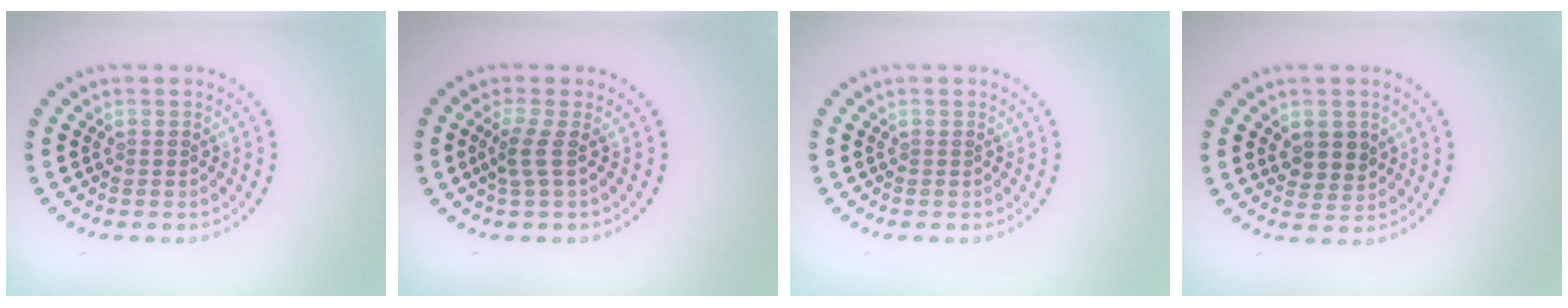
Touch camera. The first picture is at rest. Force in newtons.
{"total": 2.0, "press": 1.3, "slide": 1.4}
{"total": 0.0}
{"total": 2.6, "press": 2.4, "slide": 1.0}